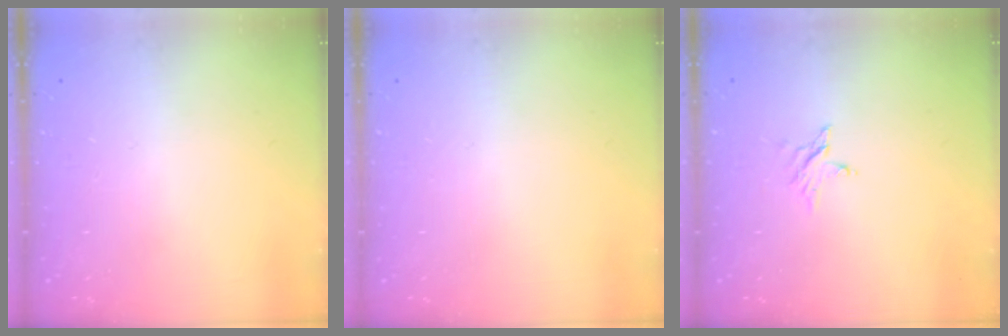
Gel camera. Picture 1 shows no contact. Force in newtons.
{"total": 0.0}
{"total": 2.7, "press": 2.7, "slide": 0.3}